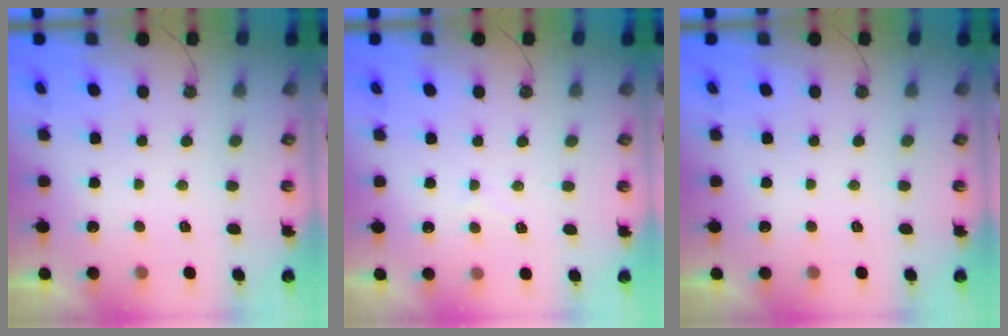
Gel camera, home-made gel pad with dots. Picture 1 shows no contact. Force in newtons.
{"total": 5.7, "press": 5.6, "slide": 0.7}
{"total": 0.0}